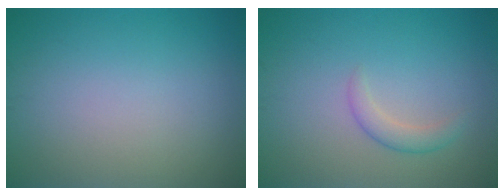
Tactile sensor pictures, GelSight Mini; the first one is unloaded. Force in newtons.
{"total": 1.7, "press": 1.7, "slide": 0.1}